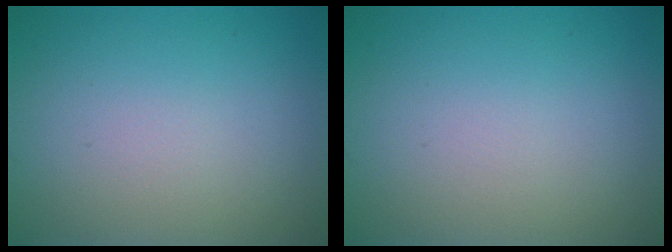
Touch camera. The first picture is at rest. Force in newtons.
{"total": 0.0}